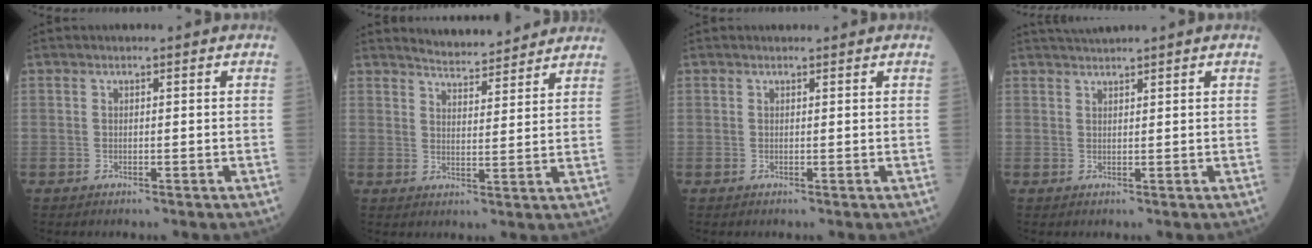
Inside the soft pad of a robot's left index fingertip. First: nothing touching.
{"total": 8.0, "force": [7.7, 1.0, 1.7], "torque": [-0.033, 0.009, 0.108]}
{"total": 0.8, "force": [0.8, 0.2, 0.1], "torque": [-0.009, 0.003, 0.012]}
{"total": 2.2, "force": [2.1, -0.6, 0.4], "torque": [-0.008, 0.016, 0.047]}